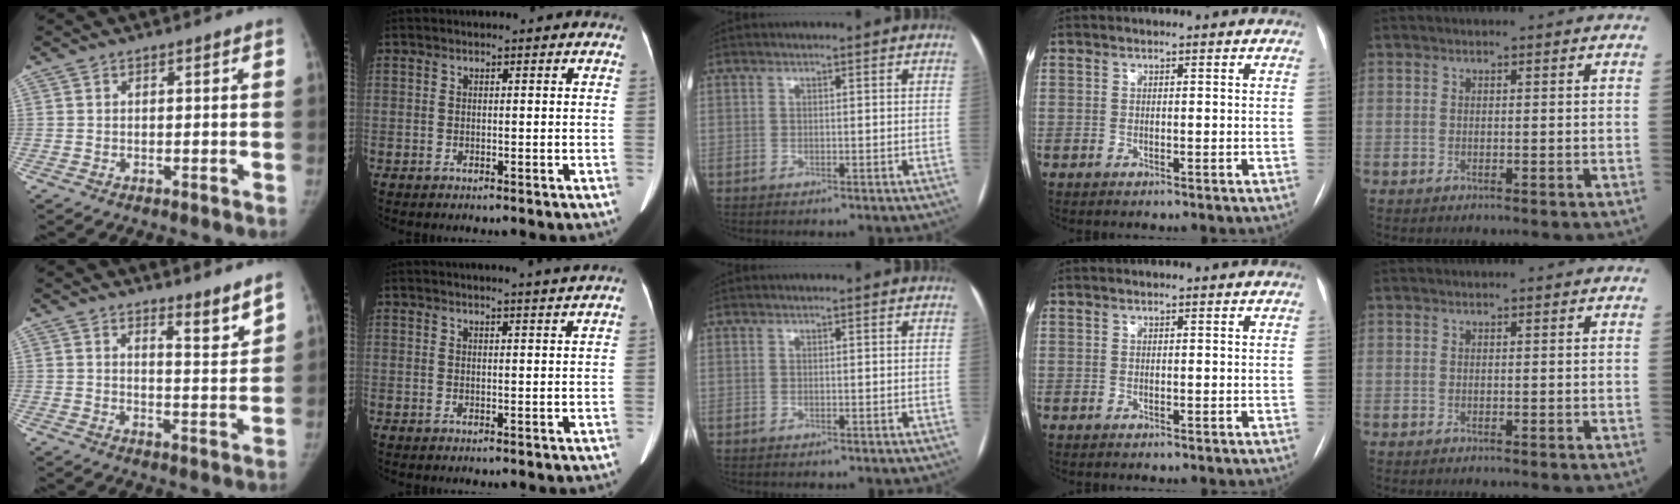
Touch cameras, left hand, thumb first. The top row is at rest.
{"thumb": {"total": 5.2, "force": [4.4, 0.7, 2.7], "torque": [-0.027, -0.045, 0.065]}, "index": {"total": 3.5, "force": [3.1, -1.1, 1.2], "torque": [-0.016, -0.004, 0.034]}}